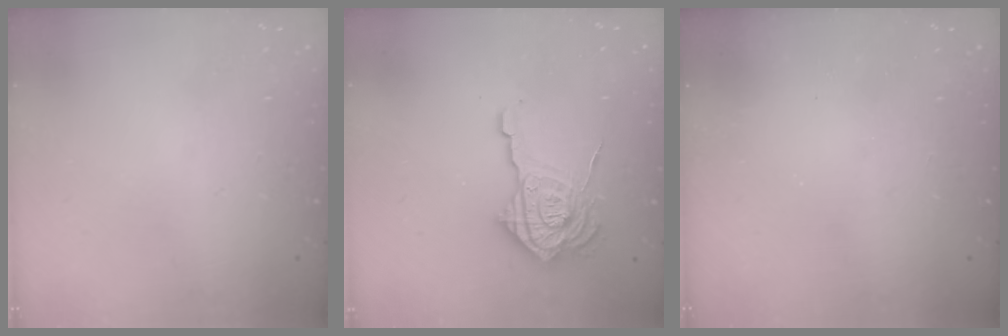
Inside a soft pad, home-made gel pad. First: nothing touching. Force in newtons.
{"total": 18.1, "press": 18.0, "slide": 1.5}
{"total": 2.4, "press": 2.3, "slide": 0.8}